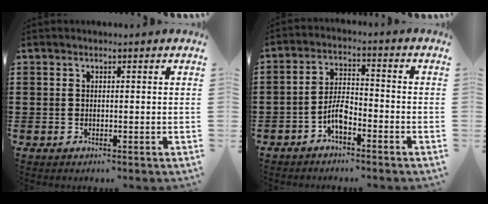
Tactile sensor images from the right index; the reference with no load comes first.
{"total": 4.8, "force": [-2.7, 1.8, 3.5], "torque": [-0.090, 0.003, -0.060]}